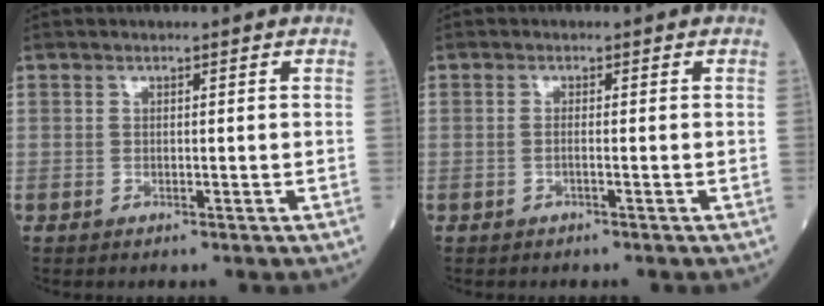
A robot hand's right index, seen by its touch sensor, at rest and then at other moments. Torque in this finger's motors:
{"motor_torque": [-0.27, 0.02, -0.04, -0.01]}